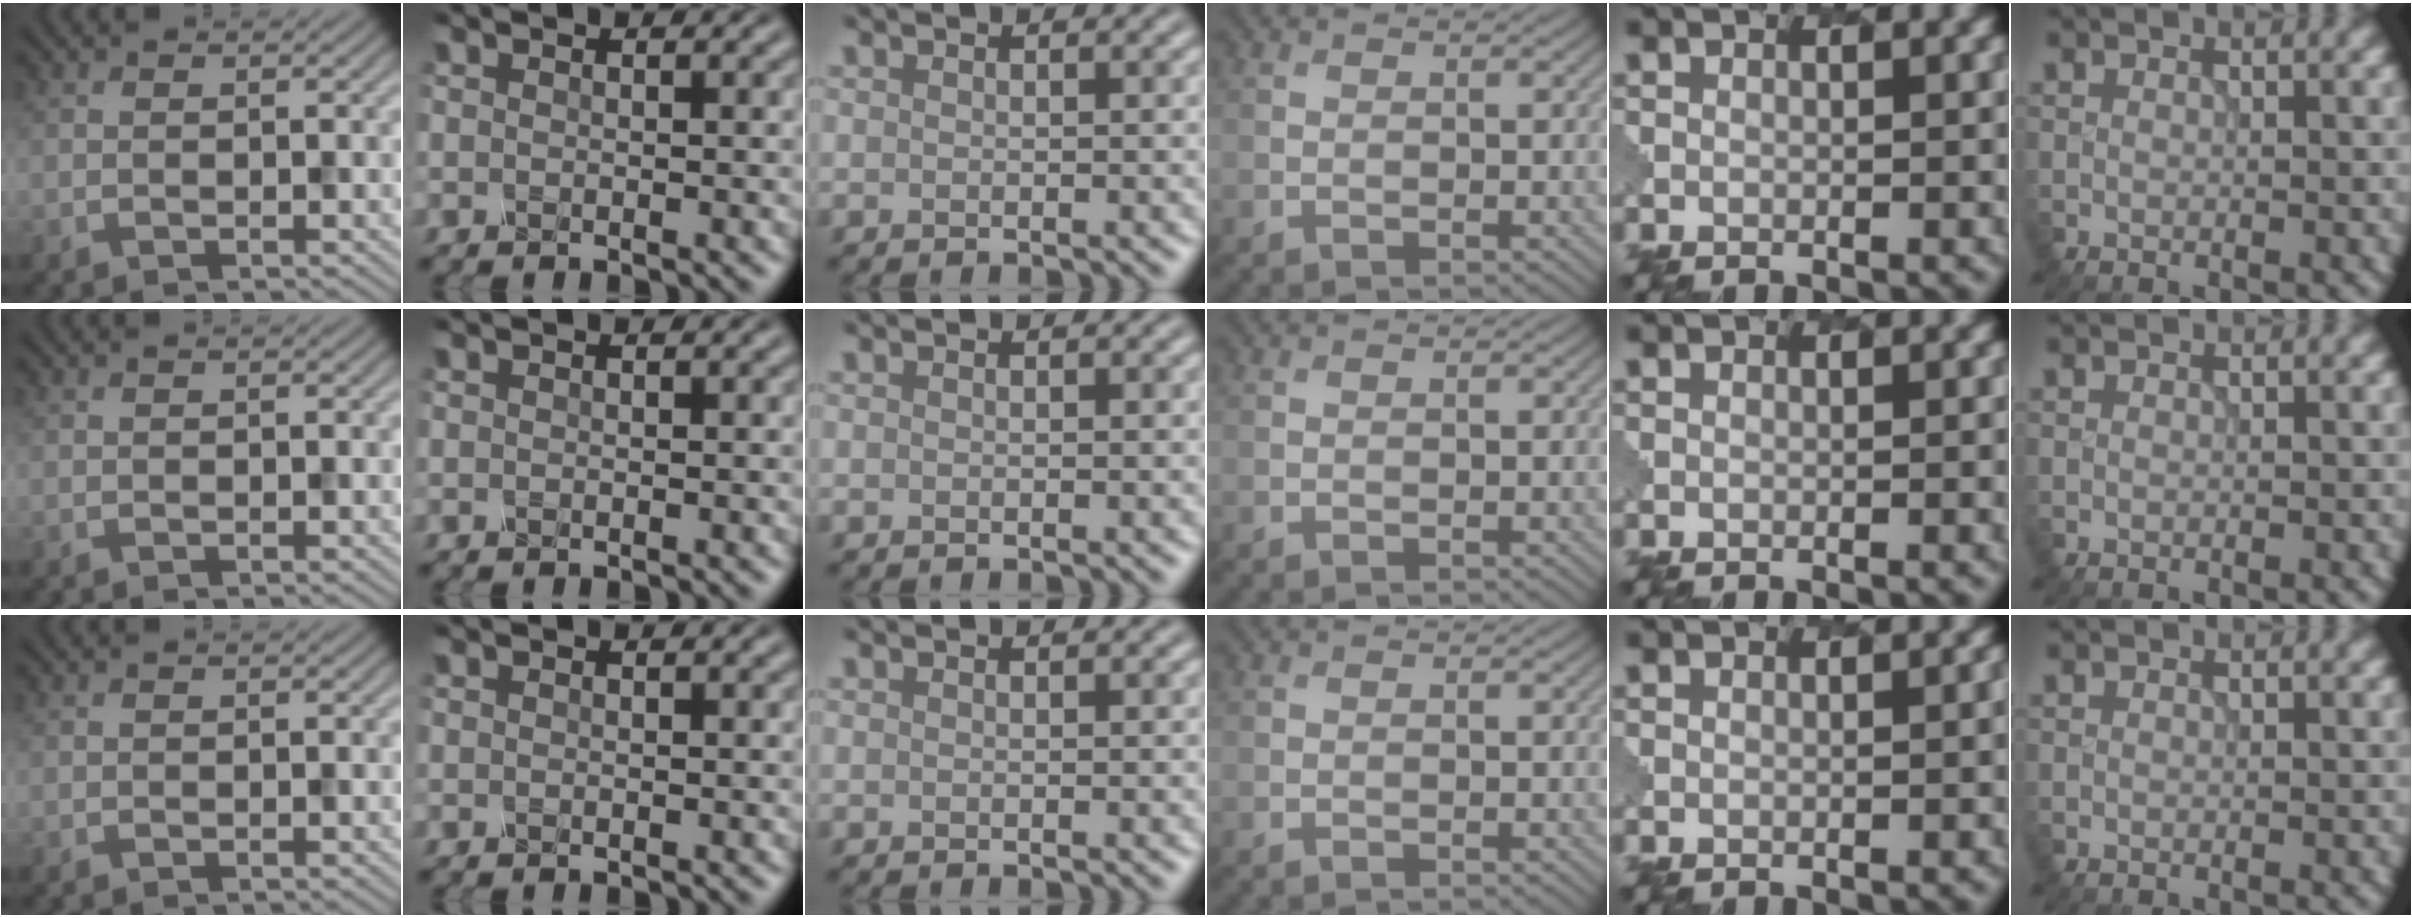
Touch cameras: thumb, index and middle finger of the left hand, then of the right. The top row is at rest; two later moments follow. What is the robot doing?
{"motion": "dispense", "object": "spray bottle"}